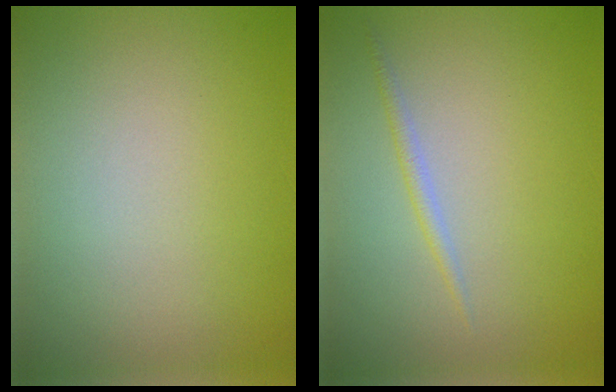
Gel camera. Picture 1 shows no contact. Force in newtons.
{"total": 1.0, "press": 1.0, "slide": 0.0}